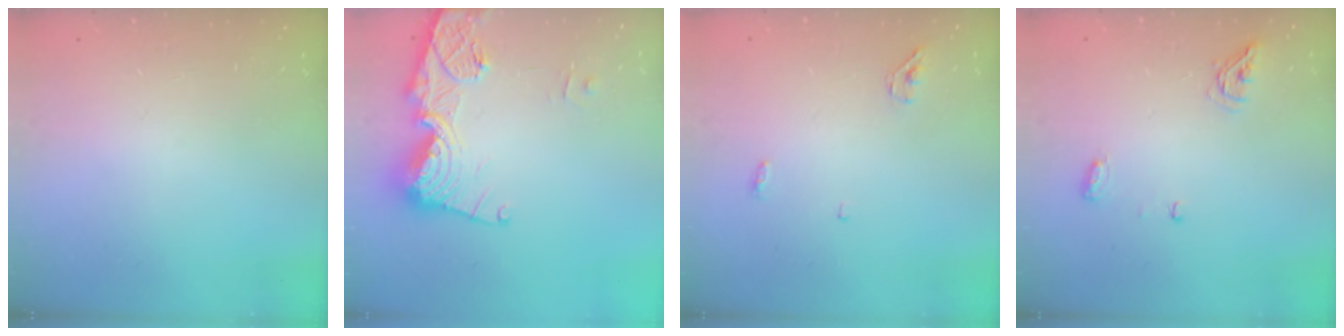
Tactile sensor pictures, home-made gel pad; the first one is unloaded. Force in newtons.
{"total": 17.9, "press": 17.8, "slide": 1.7}
{"total": 3.4, "press": 3.3, "slide": 1.0}
{"total": 5.8, "press": 5.7, "slide": 0.9}